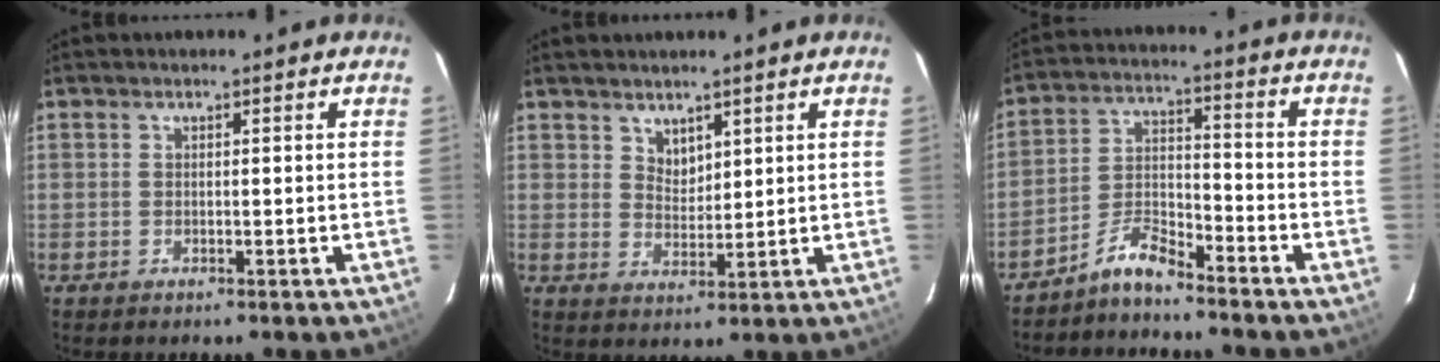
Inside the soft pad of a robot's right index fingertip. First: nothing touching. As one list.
[{"total": 3.4, "force": [2.5, 1.8, 1.3], "torque": [-0.015, 0.001, 0.047]}, {"total": 6.2, "force": [-5.7, 0.7, 2.4], "torque": [-0.057, 0.025, -0.115]}]